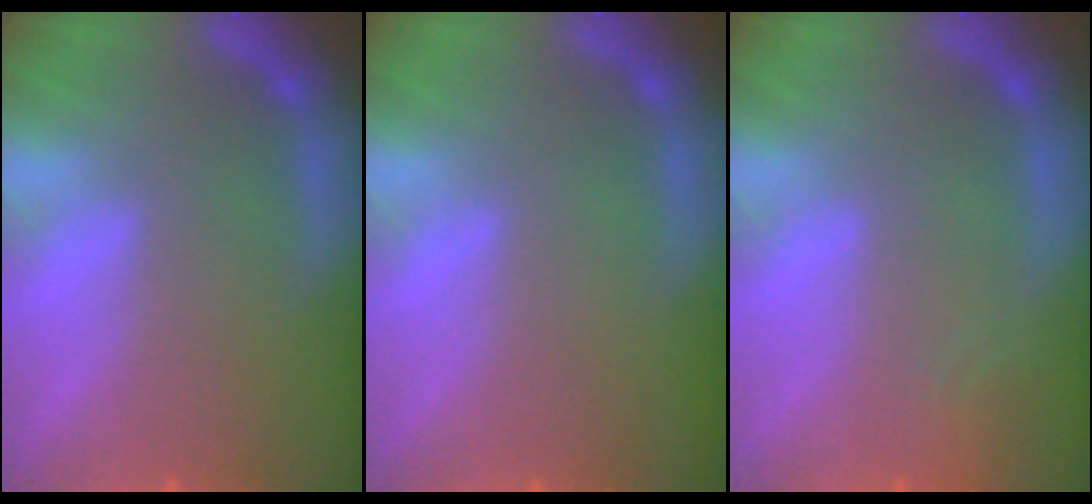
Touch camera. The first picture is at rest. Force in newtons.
{"total": 0.0}
{"total": 1.9}